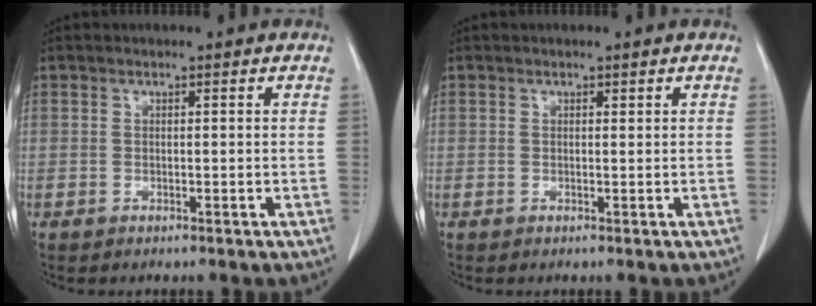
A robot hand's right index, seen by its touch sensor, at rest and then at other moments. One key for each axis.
{"total": 0.0}